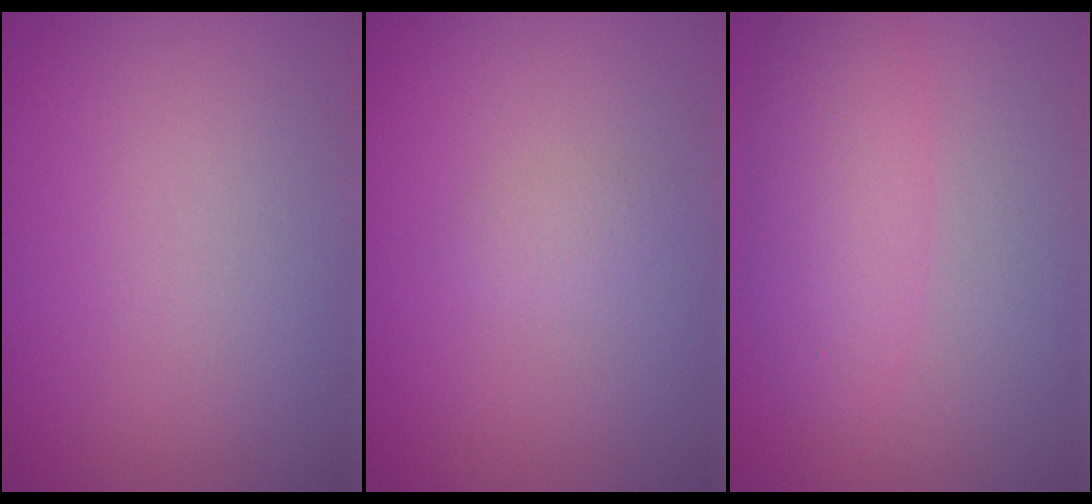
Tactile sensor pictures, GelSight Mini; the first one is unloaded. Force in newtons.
{"total": 0.8, "press": 0.8, "slide": 0.1}
{"total": 3.7, "press": 3.6, "slide": 0.2}